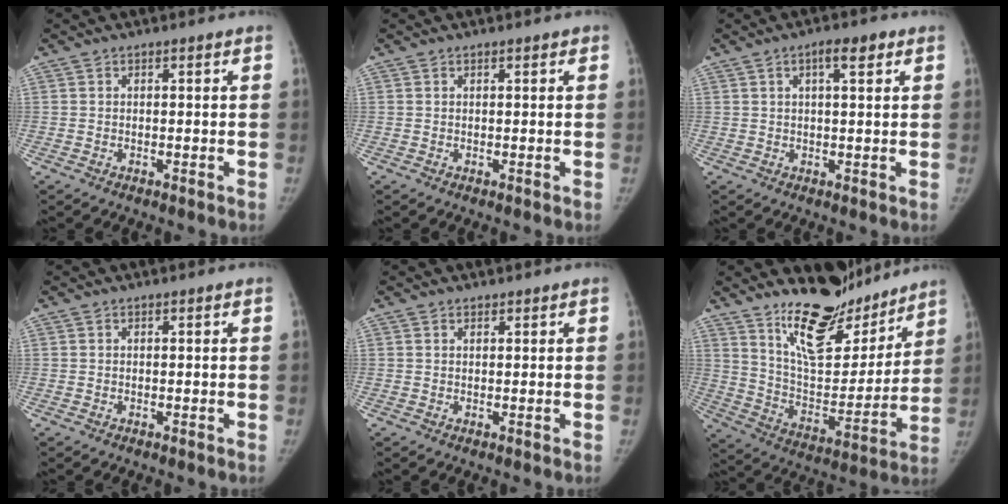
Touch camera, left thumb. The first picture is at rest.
{"total": 0.9, "force": [0.7, 0.3, 0.6], "torque": [-0.006, 0.000, 0.008]}
{"total": 4.4, "force": [2.1, 1.4, 3.6], "torque": [-0.052, -0.002, 0.032]}
{"total": 0.0}
{"total": 0.8, "force": [0.7, 0.3, 0.1], "torque": [-0.002, -0.006, 0.010]}
{"total": 19.7, "force": [15.6, 7.7, 9.3], "torque": [-0.088, -0.116, 0.260]}